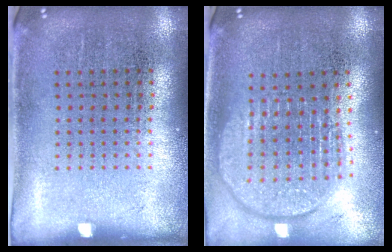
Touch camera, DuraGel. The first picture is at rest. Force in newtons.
{"total": 1.9, "press": 1.6, "slide": 1.0}